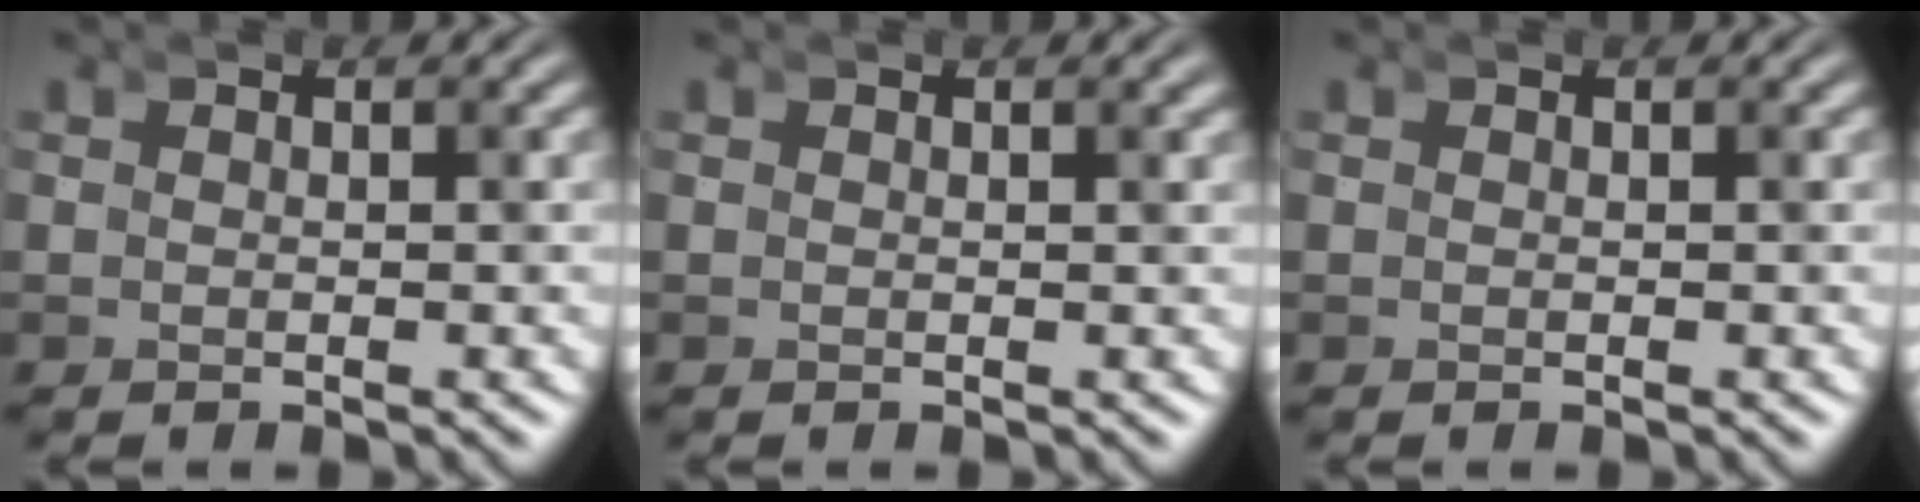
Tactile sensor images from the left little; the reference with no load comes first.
{"total": 0.0}
{"total": 0.0}